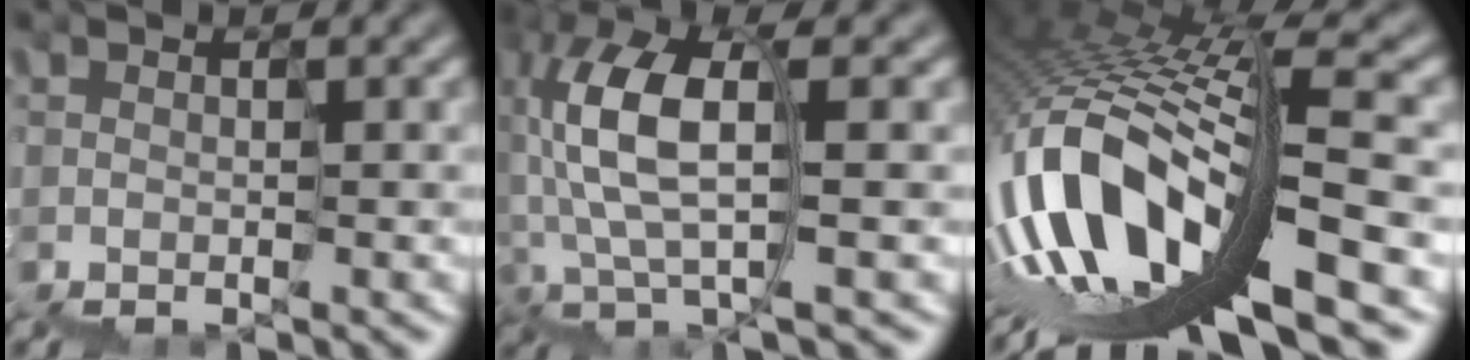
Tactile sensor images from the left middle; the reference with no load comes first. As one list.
[{"total": 6.0, "force": [-1.2, 2.3, 5.4], "torque": [-0.134, 0.025, -0.038]}, {"total": 11.4, "force": [-4.7, 4.1, 9.5], "torque": [-0.207, 0.014, -0.074]}]